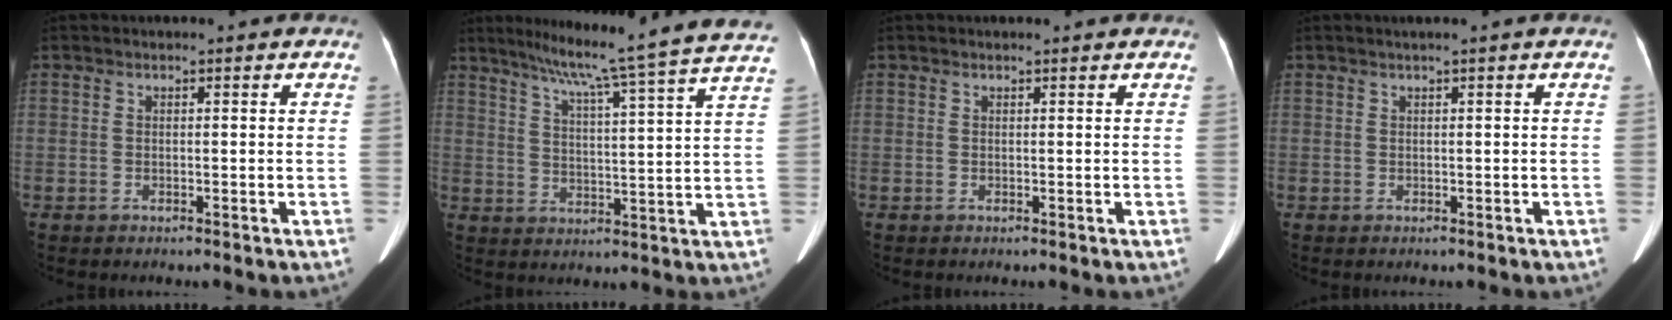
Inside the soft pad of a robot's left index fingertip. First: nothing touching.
{"total": 21.1, "force": [17.7, -2.2, 11.2], "torque": [-0.180, -0.027, 0.227]}
{"total": 1.8, "force": [1.6, 0.3, 0.7], "torque": [-0.008, 0.010, 0.016]}
{"total": 1.0, "force": [0.6, -0.3, 0.7], "torque": [-0.020, 0.004, 0.018]}